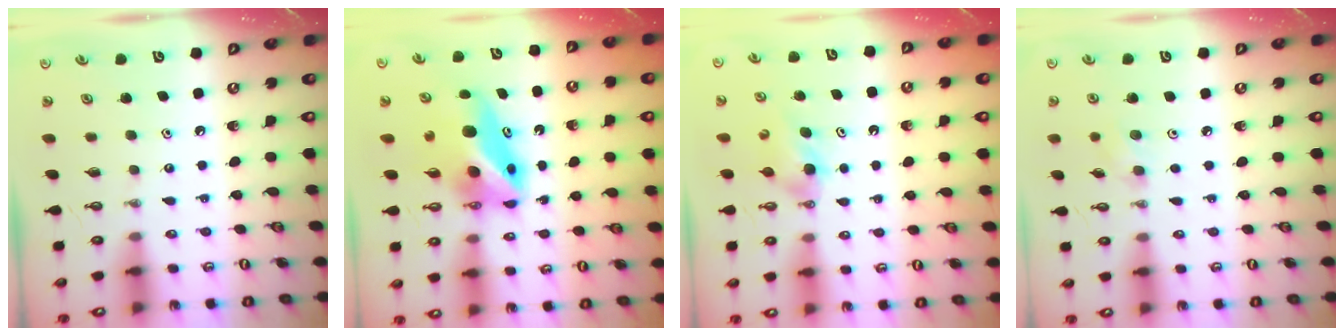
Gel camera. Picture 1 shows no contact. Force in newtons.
{"total": 8.7, "press": 8.5, "slide": 1.8}
{"total": 3.8, "press": 3.8, "slide": 0.6}
{"total": 5.6, "press": 5.2, "slide": 1.9}